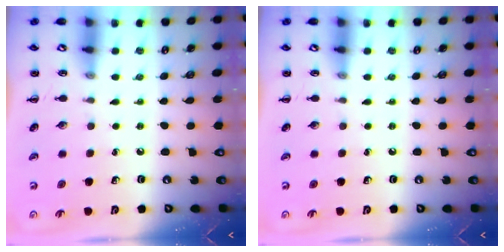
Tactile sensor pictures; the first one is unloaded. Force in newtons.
{"total": 0.0}